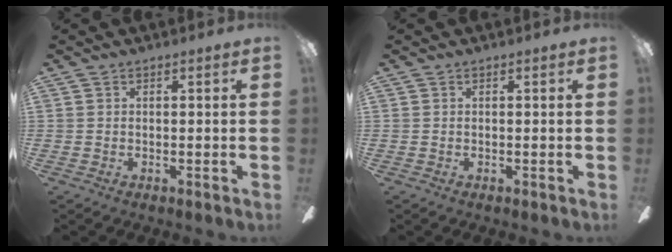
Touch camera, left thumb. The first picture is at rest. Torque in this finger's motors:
{"motor_torque": [0.00, 0.00, -0.19, 0.19, 0.00]}